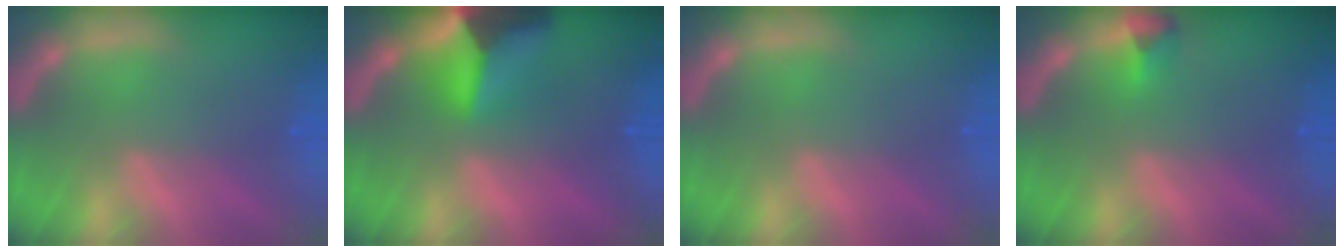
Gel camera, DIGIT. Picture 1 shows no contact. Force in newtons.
{"total": 8.4}
{"total": 0.0}
{"total": 1.4}